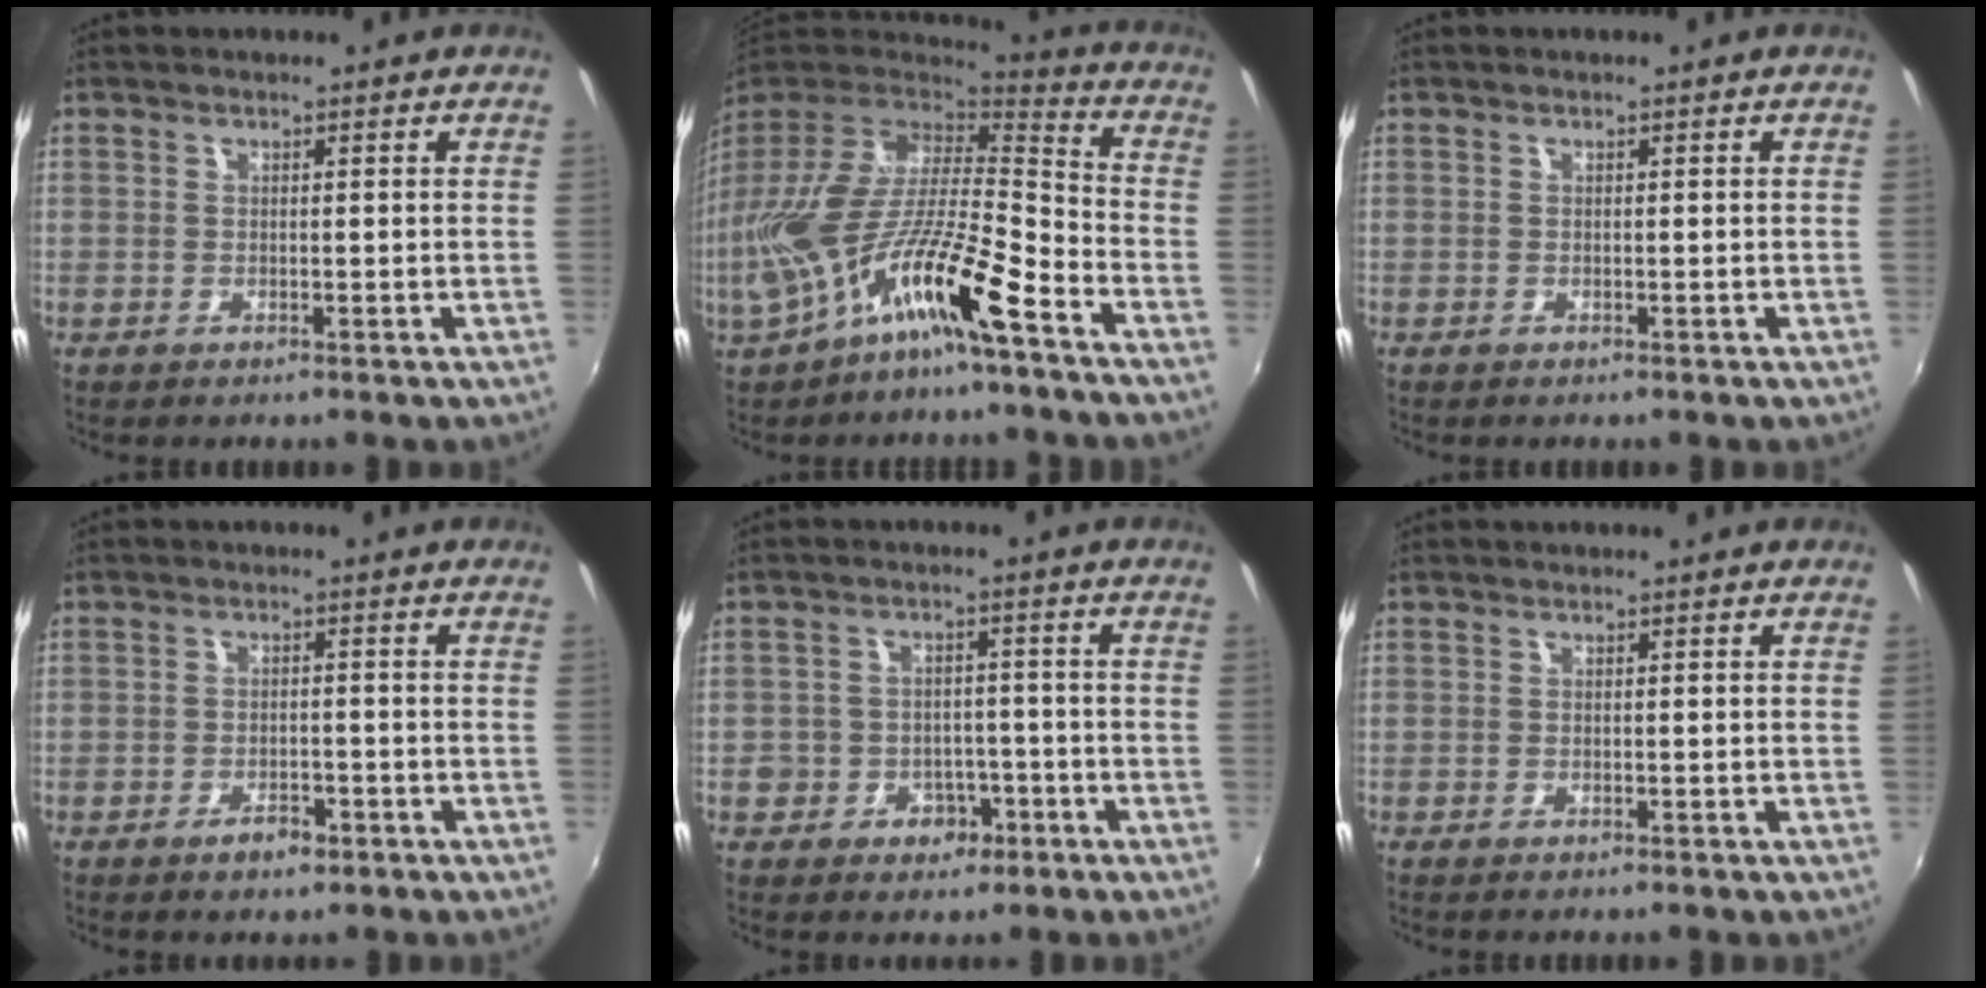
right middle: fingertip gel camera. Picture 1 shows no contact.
{"total": 18.9, "force": [-8.7, 4.7, 16.2], "torque": [-0.293, -0.024, -0.161]}
{"total": 0.0}
{"total": 3.1, "force": [-2.0, 1.5, 1.7], "torque": [-0.036, 0.000, -0.030]}
{"total": 6.5, "force": [-2.9, 5.6, 1.7], "torque": [-0.043, 0.019, -0.032]}
{"total": 0.5, "force": [-0.5, 0.1, 0.2], "torque": [-0.004, -0.002, -0.009]}